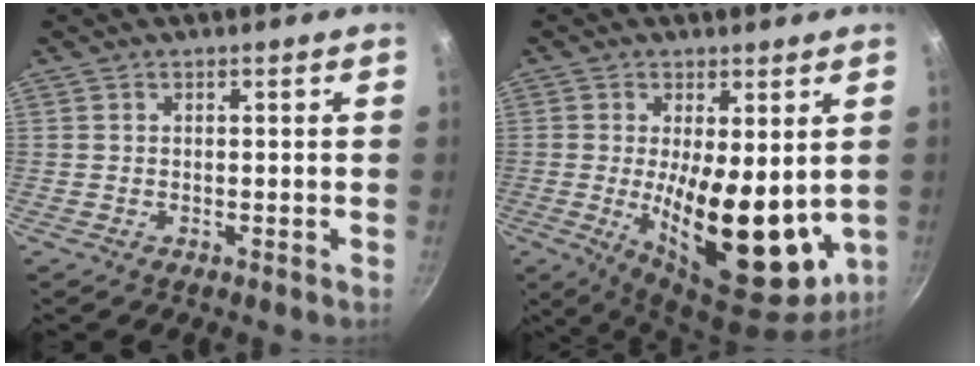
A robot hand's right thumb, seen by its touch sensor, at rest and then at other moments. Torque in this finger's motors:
{"motor_torque": [2.49, 2.52, 1.90, 0.04, 0.56]}